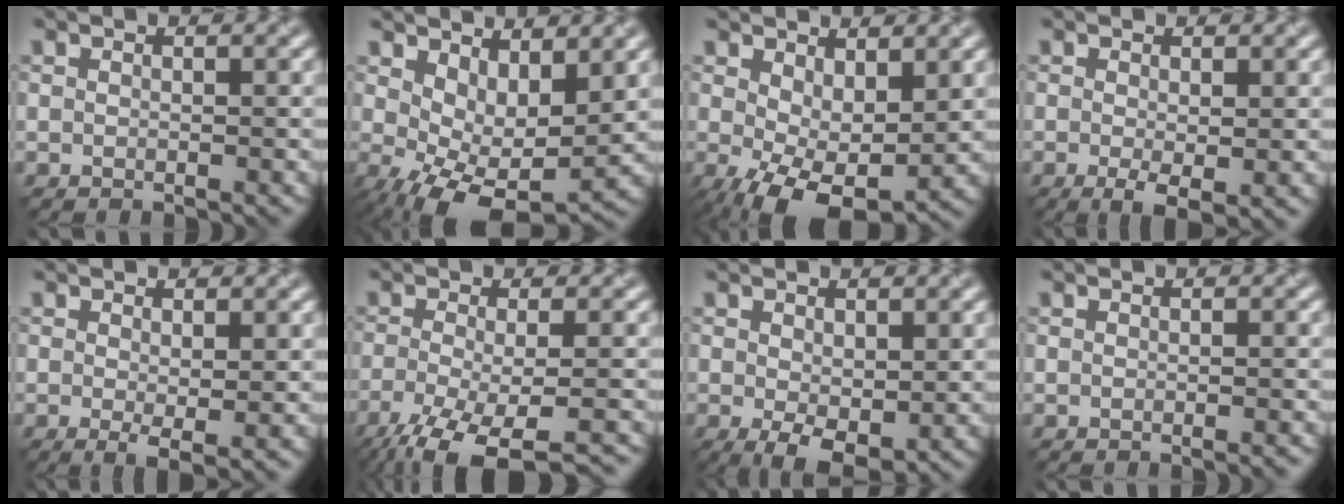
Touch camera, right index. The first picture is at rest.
{"total": 6.7, "force": [0.5, 3.3, 5.8], "torque": [-0.106, -0.016, 0.015]}
{"total": 7.5, "force": [-1.0, 3.8, 6.4], "torque": [-0.117, -0.015, -0.006]}
{"total": 2.6, "force": [-0.5, 0.7, 2.4], "torque": [-0.043, -0.013, -0.008]}
{"total": 2.0, "force": [0.0, 0.4, 2.0], "torque": [-0.033, -0.012, 0.003]}
{"total": 9.6, "force": [-6.4, 2.9, 6.5], "torque": [-0.108, -0.034, -0.096]}
{"total": 4.0, "force": [-0.7, 2.1, 3.3], "torque": [-0.060, -0.014, -0.005]}
{"total": 0.7, "force": [-0.5, 0.1, 0.5], "torque": [-0.003, 0.001, -0.009]}